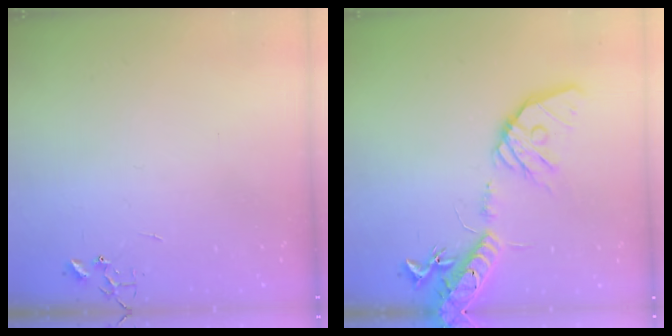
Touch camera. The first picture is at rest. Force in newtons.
{"total": 18.6, "press": 18.2, "slide": 3.5}